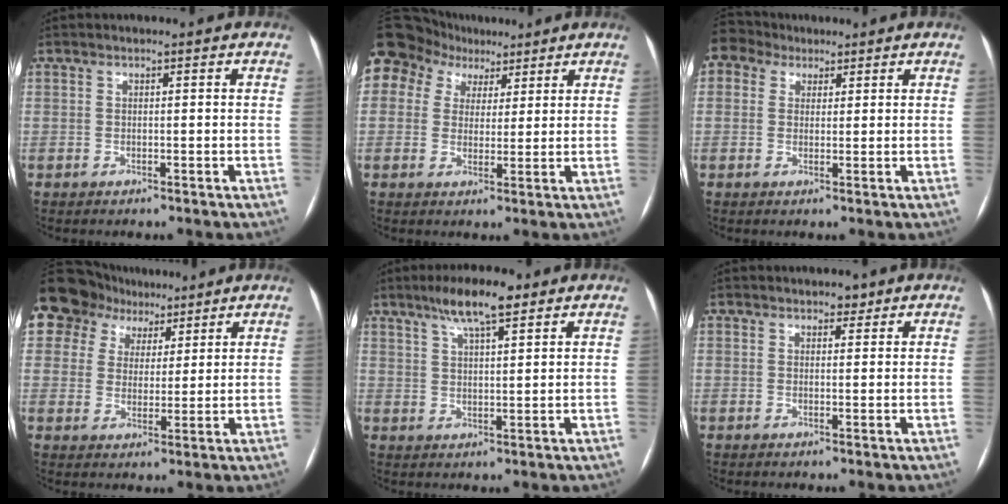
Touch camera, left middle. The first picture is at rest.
{"total": 18.4, "force": [10.3, 14.1, 6.0], "torque": [-0.198, 0.076, 0.191]}
{"total": 3.8, "force": [2.9, 2.5, 0.0], "torque": [-0.007, 0.022, 0.053]}
{"total": 15.2, "force": [9.7, 11.1, 3.8], "torque": [-0.116, 0.048, 0.177]}
{"total": 7.6, "force": [5.2, 1.3, 5.5], "torque": [-0.102, 0.012, 0.088]}
{"total": 1.8, "force": [1.3, 0.9, 0.8], "torque": [-0.012, 0.004, 0.016]}